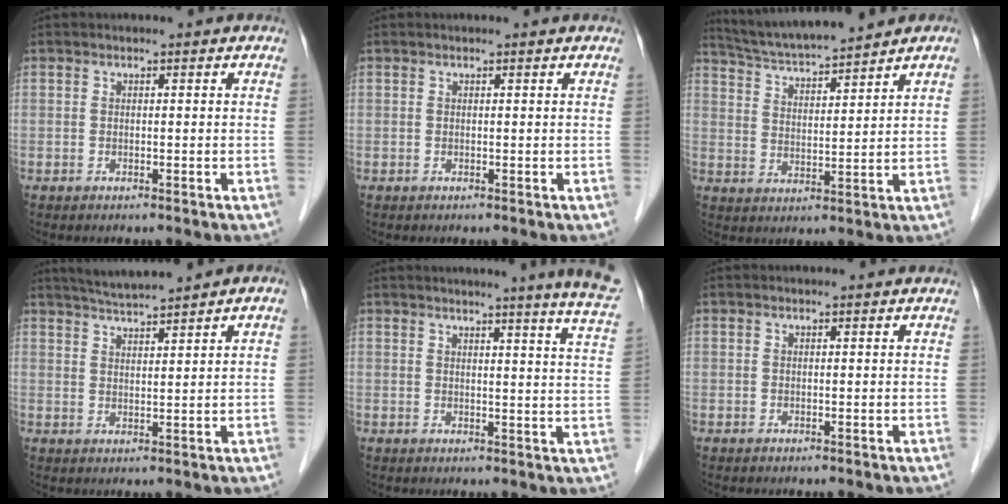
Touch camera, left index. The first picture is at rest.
{"total": 0.7, "force": [0.7, 0.0, 0.2], "torque": [-0.009, 0.006, 0.010]}
{"total": 10.3, "force": [9.6, 0.0, 3.7], "torque": [-0.070, 0.020, 0.171]}
{"total": 4.8, "force": [4.0, -0.5, 2.5], "torque": [-0.047, 0.014, 0.075]}
{"total": 11.9, "force": [10.4, -1.2, 5.8], "torque": [-0.068, -0.050, 0.094]}
{"total": 0.0}